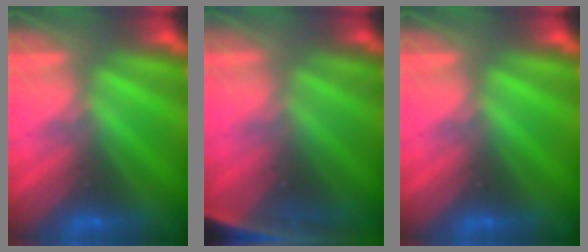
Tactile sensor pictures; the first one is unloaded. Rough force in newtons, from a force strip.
{"total": 7.3}
{"total": 0.0}